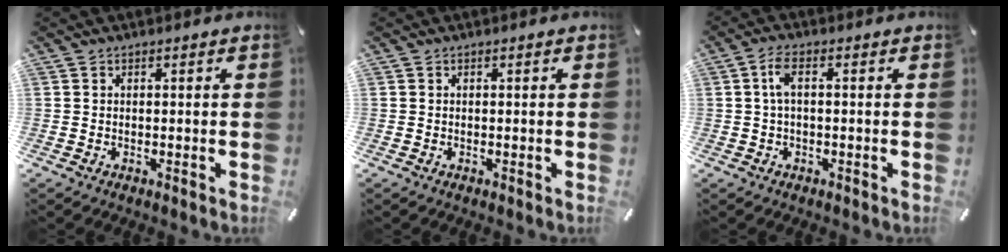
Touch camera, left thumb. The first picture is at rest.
{"total": 0.0}
{"total": 4.1, "force": [0.1, 1.6, 3.7], "torque": [-0.079, 0.008, -0.001]}